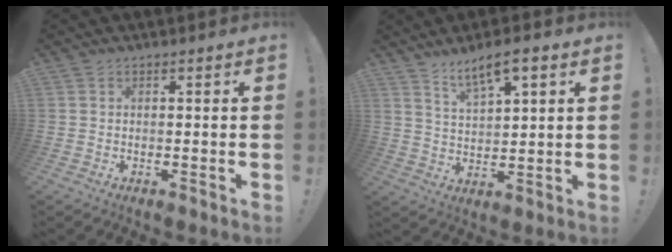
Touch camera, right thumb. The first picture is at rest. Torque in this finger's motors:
{"motor_torque": [-0.56, 0.60, -0.22, 0.31, -0.05]}